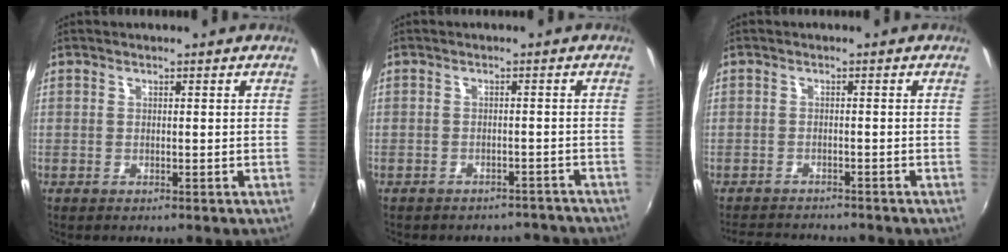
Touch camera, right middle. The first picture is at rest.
{"total": 8.2, "force": [-7.3, 3.4, 1.6], "torque": [-0.033, 0.014, -0.078]}
{"total": 6.2, "force": [-5.8, 1.8, 1.4], "torque": [-0.048, 0.005, -0.090]}